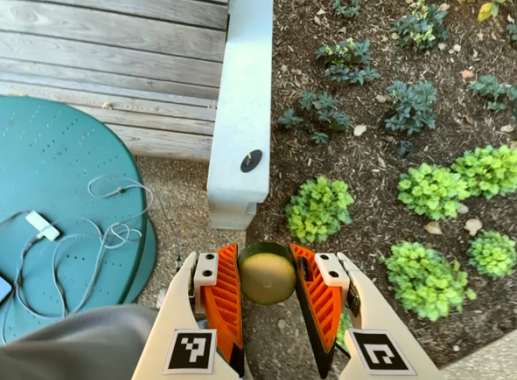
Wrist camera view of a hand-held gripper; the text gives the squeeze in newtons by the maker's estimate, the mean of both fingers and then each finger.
{"total": 13.6, "left": 13.4, "right": 13.7}